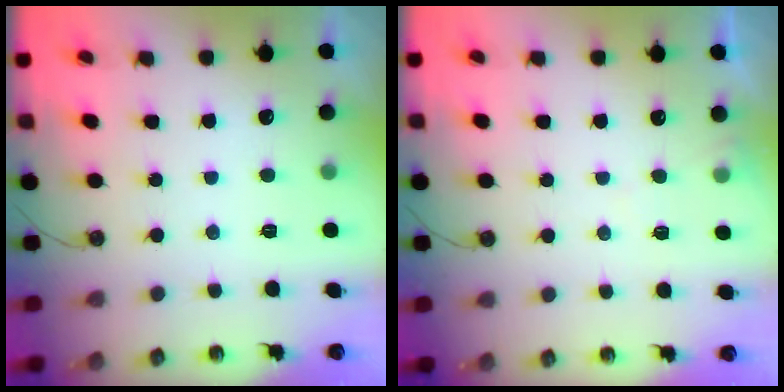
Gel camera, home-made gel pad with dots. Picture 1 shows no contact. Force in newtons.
{"total": 5.4, "press": 5.4, "slide": 0.7}